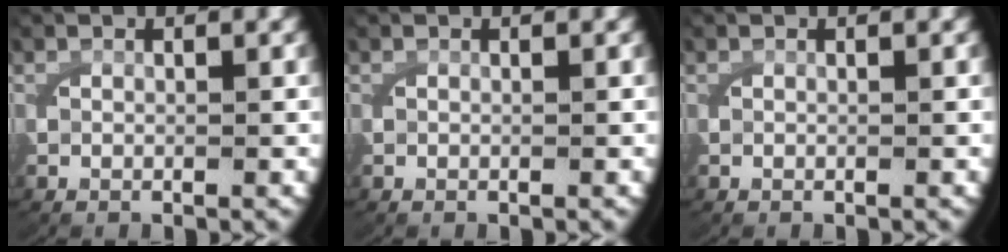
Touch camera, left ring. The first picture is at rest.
{"total": 0.0}
{"total": 0.0}